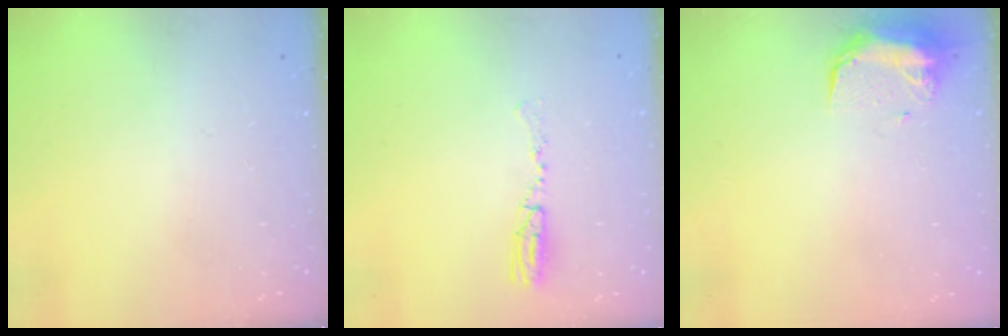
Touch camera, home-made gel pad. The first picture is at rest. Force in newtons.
{"total": 4.6, "press": 4.0, "slide": 2.1}
{"total": 9.8, "press": 9.8, "slide": 0.8}